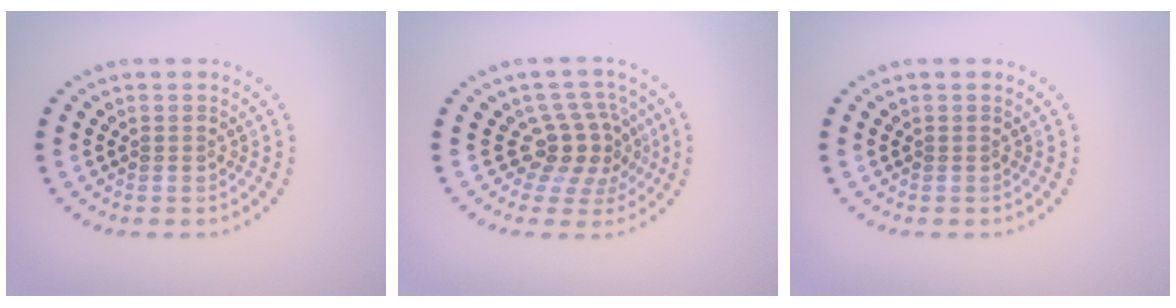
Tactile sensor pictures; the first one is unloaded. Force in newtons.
{"total": 3.9, "press": 2.8, "slide": 2.6}
{"total": 0.0}